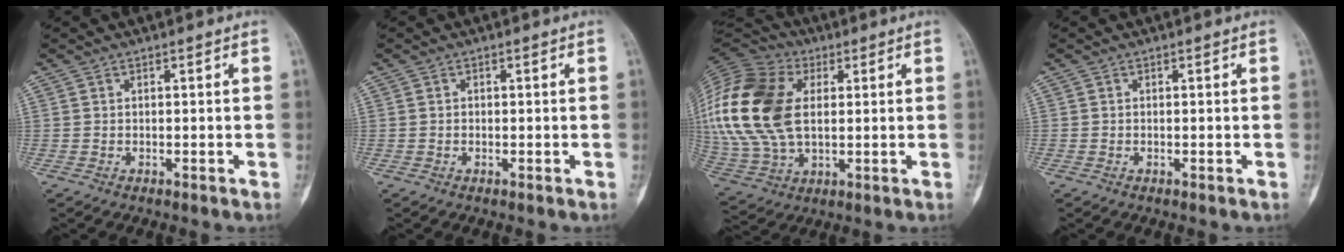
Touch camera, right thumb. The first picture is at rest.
{"total": 0.0}
{"total": 25.4, "force": [4.4, 16.1, 19.1], "torque": [-0.440, 0.010, 0.083]}
{"total": 0.0}